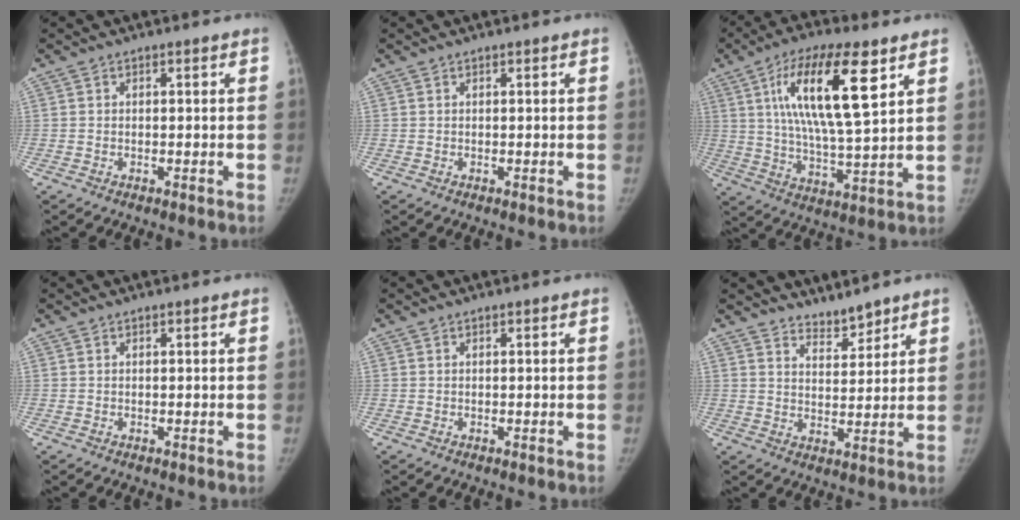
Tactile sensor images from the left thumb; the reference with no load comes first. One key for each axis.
{"total": 0.0}
{"total": 18.1, "fx": 7.2, "fy": 5.1, "fz": 15.8, "tx": -0.279, "ty": -0.023, "tz": 0.125}
{"total": 0.0}
{"total": 0.0}
{"total": 4.8, "fx": 4.5, "fy": 1.4, "fz": 1.0, "tx": 0.001, "ty": -0.038, "tz": 0.084}